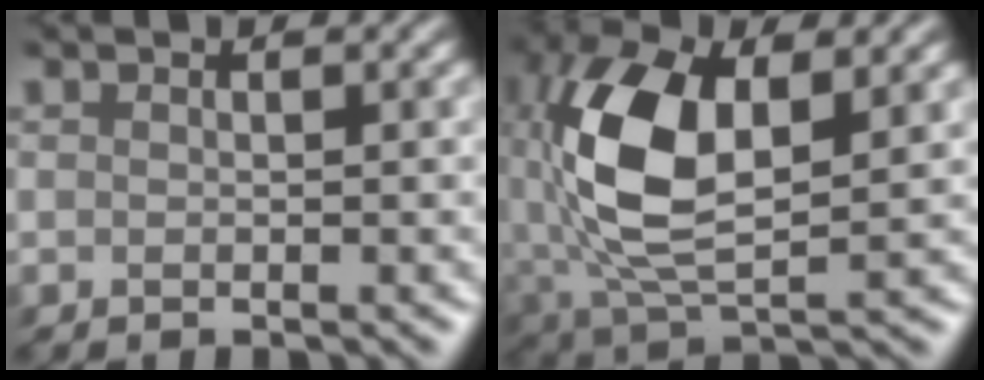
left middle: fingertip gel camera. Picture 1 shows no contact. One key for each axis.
{"total": 9.9, "fx": 0.9, "fy": 5.0, "fz": 8.5, "tx": -0.205, "ty": 0.005, "tz": 0.013}